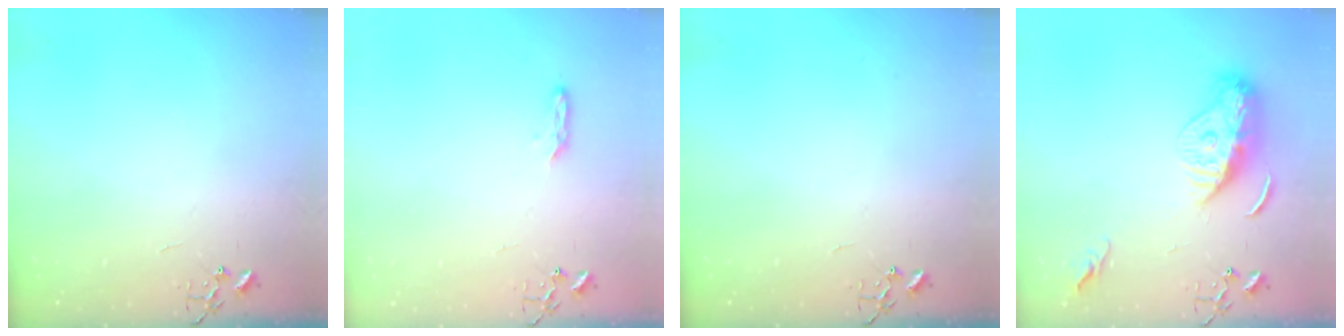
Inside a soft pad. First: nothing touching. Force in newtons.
{"total": 4.1, "press": 4.0, "slide": 0.6}
{"total": 0.0}
{"total": 11.6, "press": 11.6, "slide": 0.9}